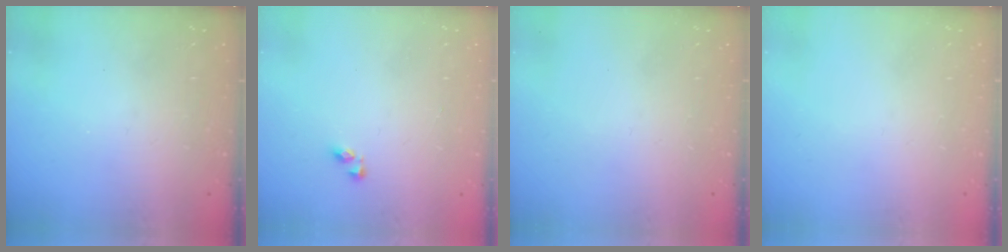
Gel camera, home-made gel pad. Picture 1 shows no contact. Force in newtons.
{"total": 3.4, "press": 3.4, "slide": 0.2}
{"total": 0.0}
{"total": 0.0}